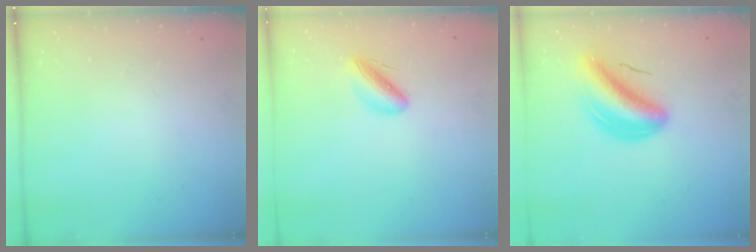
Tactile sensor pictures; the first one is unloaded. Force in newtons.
{"total": 6.6, "press": 6.4, "slide": 1.7}
{"total": 8.1, "press": 7.7, "slide": 2.6}